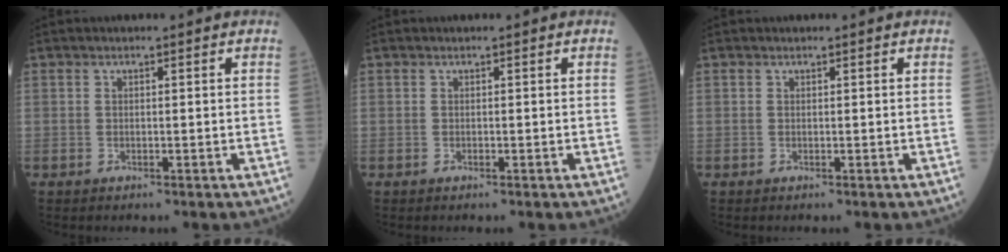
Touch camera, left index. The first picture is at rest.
{"total": 0.0}
{"total": 0.0}